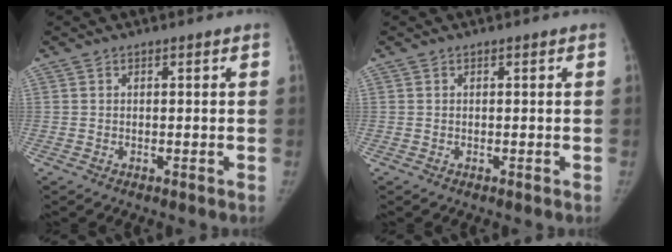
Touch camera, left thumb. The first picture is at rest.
{"total": 0.0}